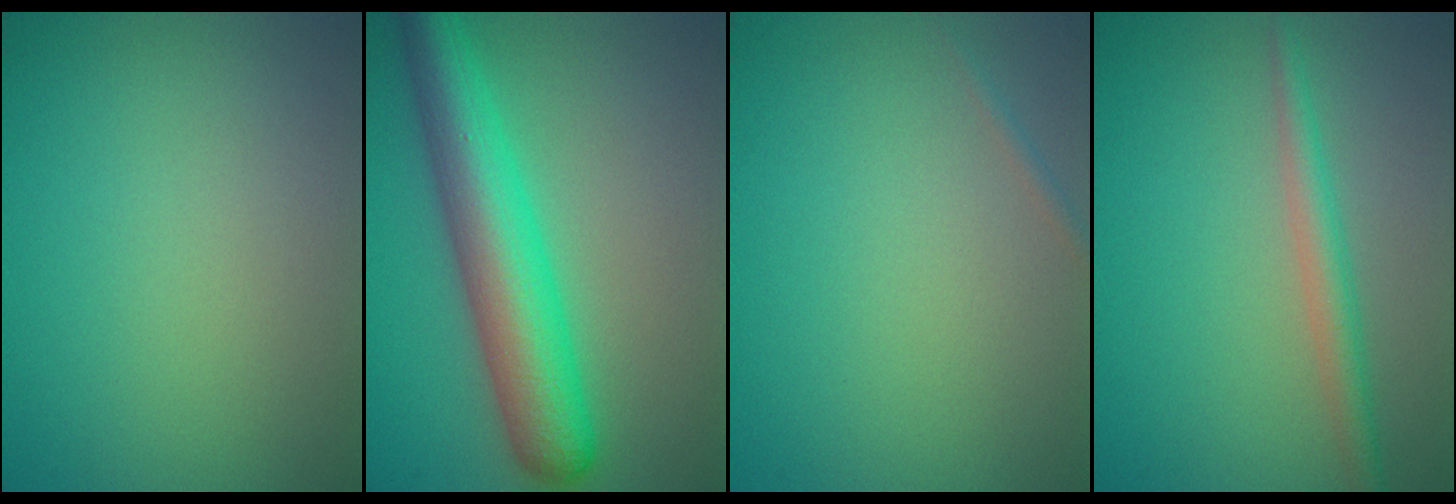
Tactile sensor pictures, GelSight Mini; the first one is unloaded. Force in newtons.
{"total": 7.7, "press": 7.7, "slide": 0.3}
{"total": 0.6, "press": 0.6, "slide": 0.0}
{"total": 2.3, "press": 2.3, "slide": 0.1}